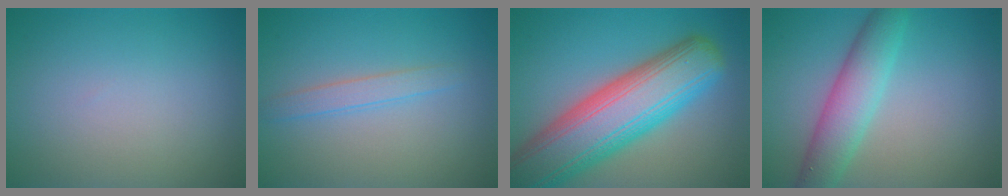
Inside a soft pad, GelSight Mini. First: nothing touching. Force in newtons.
{"total": 1.7, "press": 1.7, "slide": 0.1}
{"total": 11.9, "press": 11.9, "slide": 0.5}
{"total": 4.8, "press": 4.8, "slide": 0.1}